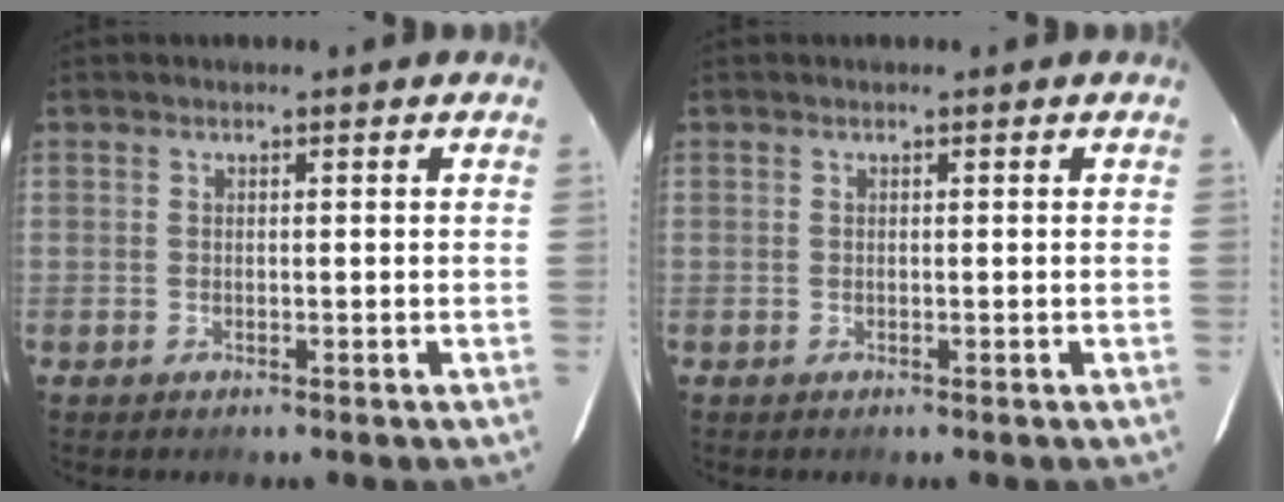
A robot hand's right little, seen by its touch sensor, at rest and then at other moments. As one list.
[{"total": 0.0}]